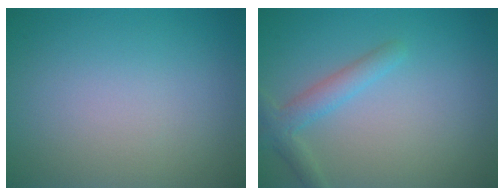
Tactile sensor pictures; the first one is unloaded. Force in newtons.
{"total": 2.5, "press": 2.5, "slide": 0.2}